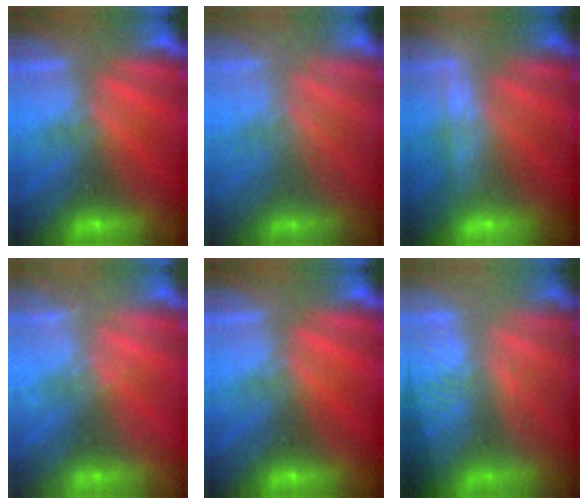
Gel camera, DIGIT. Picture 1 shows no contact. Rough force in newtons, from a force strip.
{"total": 2.1}
{"total": 2.2}
{"total": 2.3}
{"total": 0.0}
{"total": 2.9}